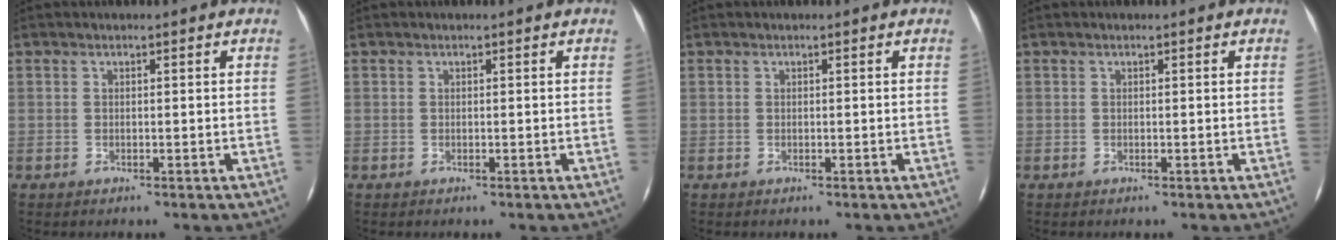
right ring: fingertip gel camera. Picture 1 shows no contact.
{"total": 0.0}
{"total": 0.0}
{"total": 0.0}